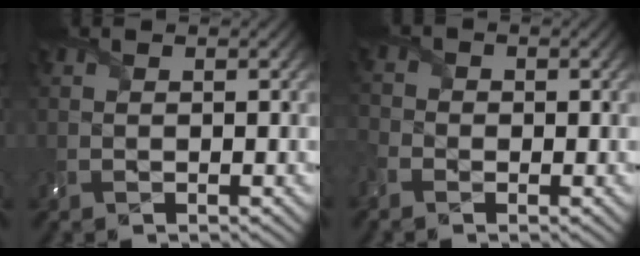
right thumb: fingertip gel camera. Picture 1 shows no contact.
{"total": 2.1, "force": [-1.5, 1.4, 0.4], "torque": [-0.027, -0.005, -0.040]}